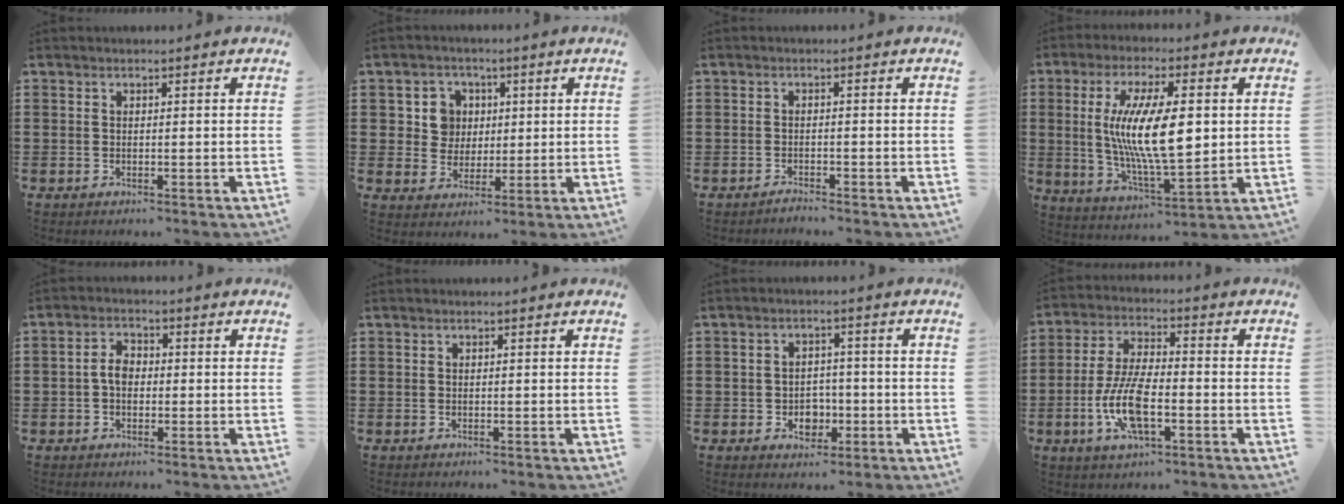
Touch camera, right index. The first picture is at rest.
{"total": 5.9, "force": [1.2, 5.4, 1.9], "torque": [-0.063, 0.019, 0.020]}
{"total": 1.2, "force": [-1.2, 0.1, 0.1], "torque": [-0.004, 0.003, -0.025]}
{"total": 13.8, "force": [1.6, 4.5, 12.9], "torque": [-0.255, -0.004, 0.023]}
{"total": 3.3, "force": [-0.5, 2.1, 2.5], "torque": [-0.057, 0.003, -0.012]}
{"total": 0.0}
{"total": 3.7, "force": [-1.2, 3.0, 1.8], "torque": [-0.032, 0.002, -0.027]}
{"total": 9.9, "force": [-2.9, 3.6, 8.8], "torque": [-0.199, -0.013, -0.059]}